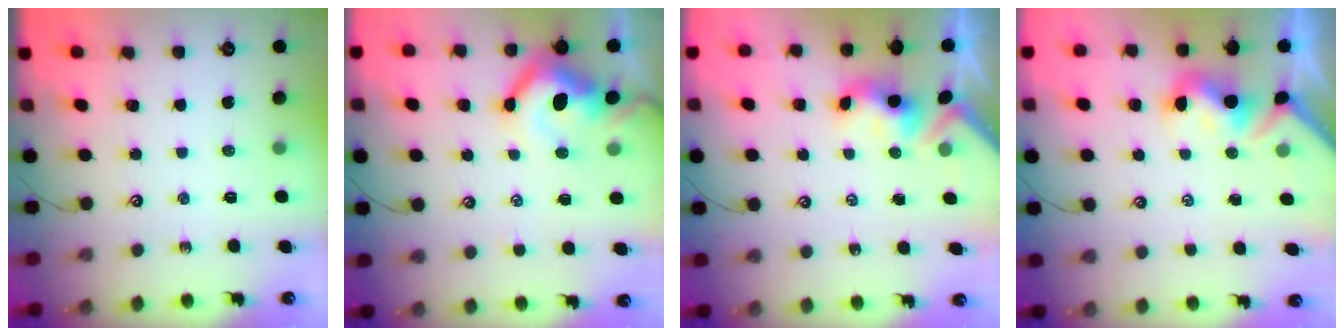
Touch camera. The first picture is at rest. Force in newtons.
{"total": 8.5, "press": 8.4, "slide": 1.4}
{"total": 3.5, "press": 3.5, "slide": 0.4}
{"total": 1.9, "press": 1.8, "slide": 0.7}